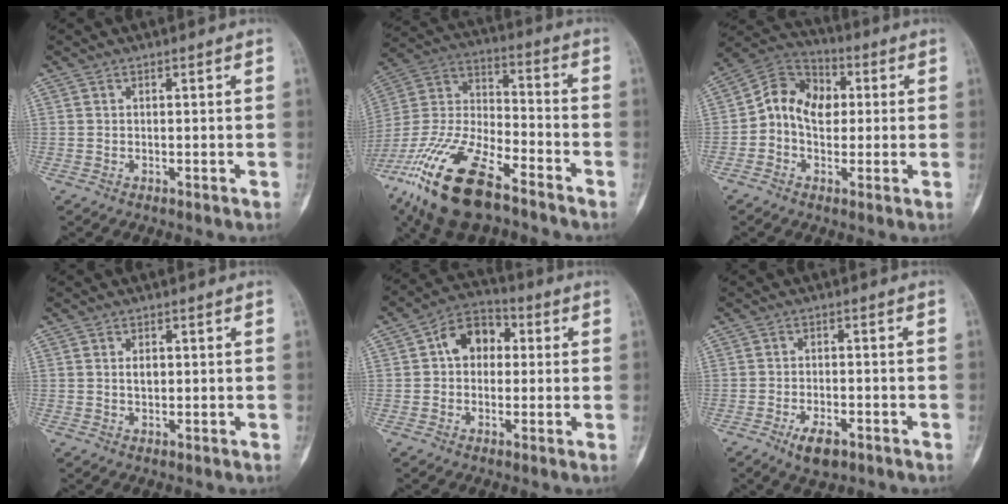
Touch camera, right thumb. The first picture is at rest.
{"total": 22.4, "force": [-14.4, 8.4, 15.0], "torque": [-0.330, 0.039, -0.271]}
{"total": 11.2, "force": [0.4, 8.5, 7.3], "torque": [-0.096, 0.030, -0.006]}
{"total": 2.1, "force": [0.3, 1.3, 1.5], "torque": [-0.022, -0.001, 0.007]}
{"total": 9.1, "force": [1.5, 6.8, 5.8], "torque": [-0.058, 0.024, 0.012]}
{"total": 5.1, "force": [-2.9, 2.4, 3.5], "torque": [-0.053, 0.008, -0.045]}